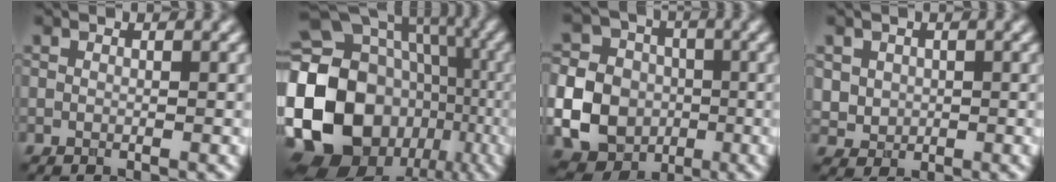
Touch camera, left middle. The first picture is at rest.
{"total": 21.9, "force": [-4.3, 18.3, 11.2], "torque": [-0.194, -0.015, -0.090]}
{"total": 11.8, "force": [-2.3, 10.7, 4.4], "torque": [-0.109, -0.012, -0.055]}
{"total": 2.3, "force": [0.6, 2.1, 0.7], "torque": [-0.022, -0.002, 0.028]}